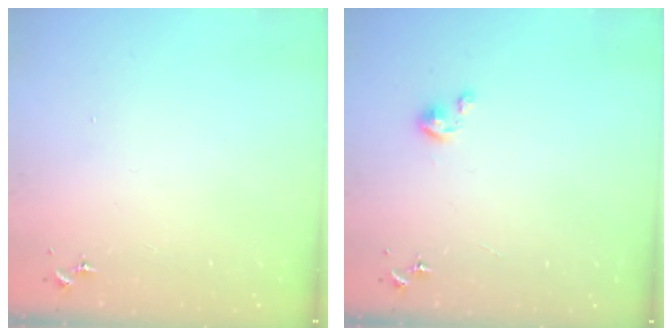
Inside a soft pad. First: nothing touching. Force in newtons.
{"total": 2.3, "press": 2.2, "slide": 0.2}